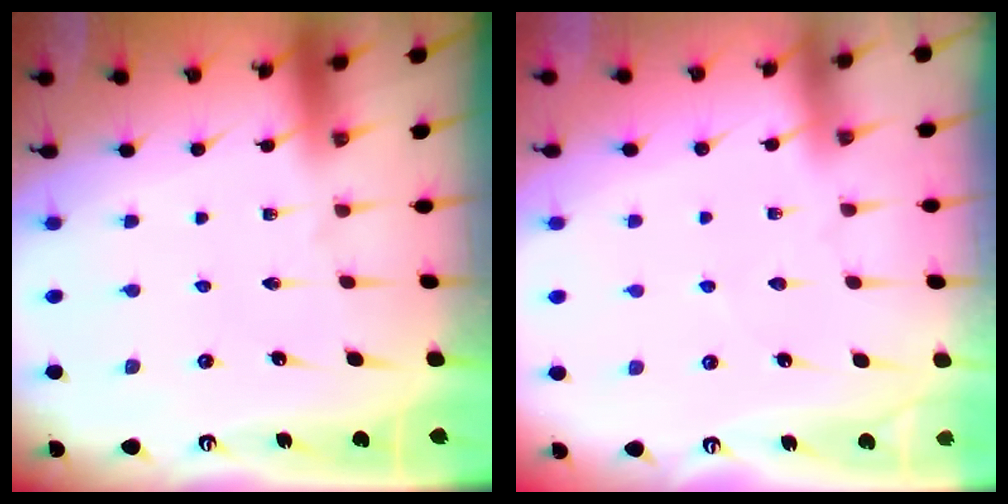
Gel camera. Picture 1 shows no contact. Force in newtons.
{"total": 2.1, "press": 2.1, "slide": 0.3}